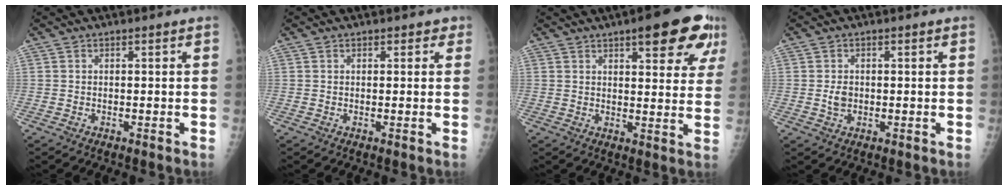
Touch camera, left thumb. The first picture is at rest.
{"total": 1.3, "force": [0.8, 1.0, 0.3], "torque": [0.015, -0.002, 0.005]}
{"total": 14.5, "force": [7.8, 4.6, 11.3], "torque": [-0.113, -0.027, 0.095]}
{"total": 2.5, "force": [-0.1, 1.9, 1.6], "torque": [-0.023, 0.001, 0.000]}